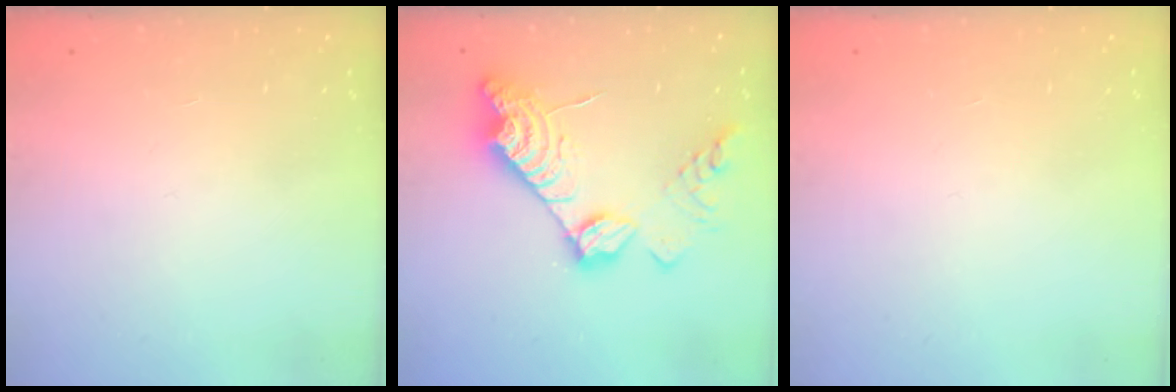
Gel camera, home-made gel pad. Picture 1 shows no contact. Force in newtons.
{"total": 18.0, "press": 17.9, "slide": 1.8}
{"total": 0.0}